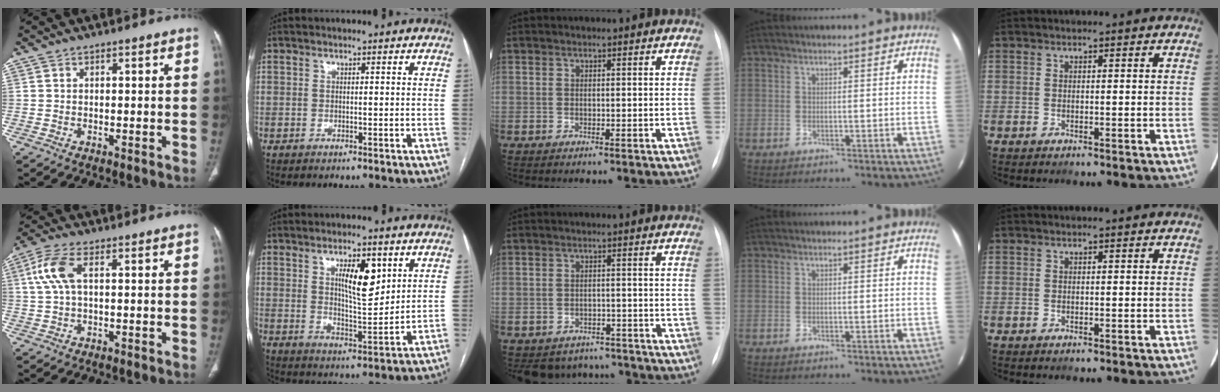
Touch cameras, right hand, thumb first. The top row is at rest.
{"thumb": {"total": 6.8, "force": [1.6, 3.0, 5.9], "torque": [-0.147, 0.016, 0.033]}, "index": {"total": 8.5, "force": [3.5, 2.5, 7.3], "torque": [-0.123, -0.003, 0.063]}, "middle": {"total": 7.4, "force": [-6.5, 3.4, 0.0], "torque": [0.010, 0.017, -0.080]}}